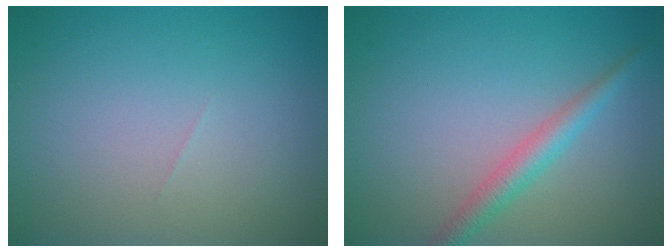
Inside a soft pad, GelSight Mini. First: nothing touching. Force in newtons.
{"total": 2.5, "press": 2.5, "slide": 0.0}